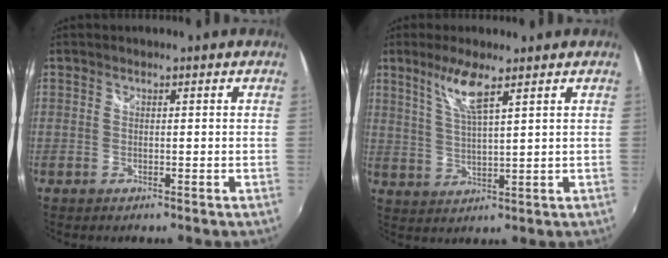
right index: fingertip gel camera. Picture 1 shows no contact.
{"total": 6.2, "force": [3.8, 0.5, 4.9], "torque": [-0.100, -0.004, 0.077]}